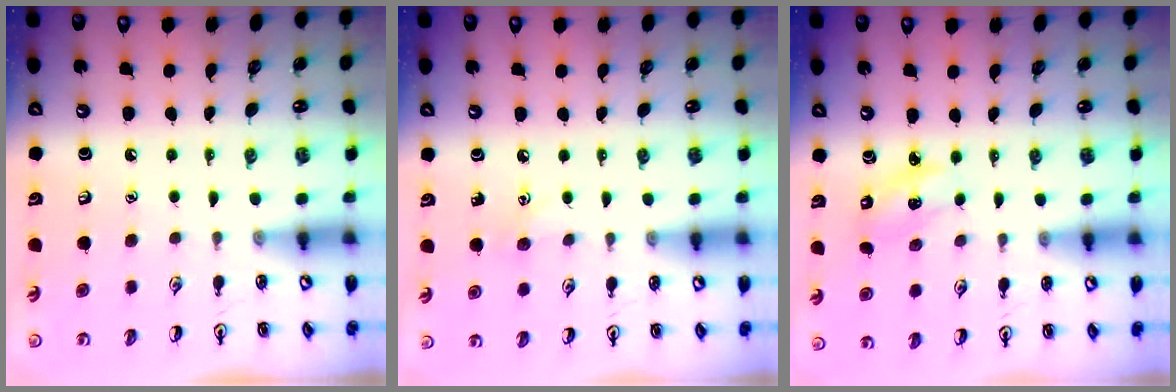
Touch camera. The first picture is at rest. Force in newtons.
{"total": 3.7, "press": 3.5, "slide": 1.3}
{"total": 2.4, "press": 2.3, "slide": 0.5}